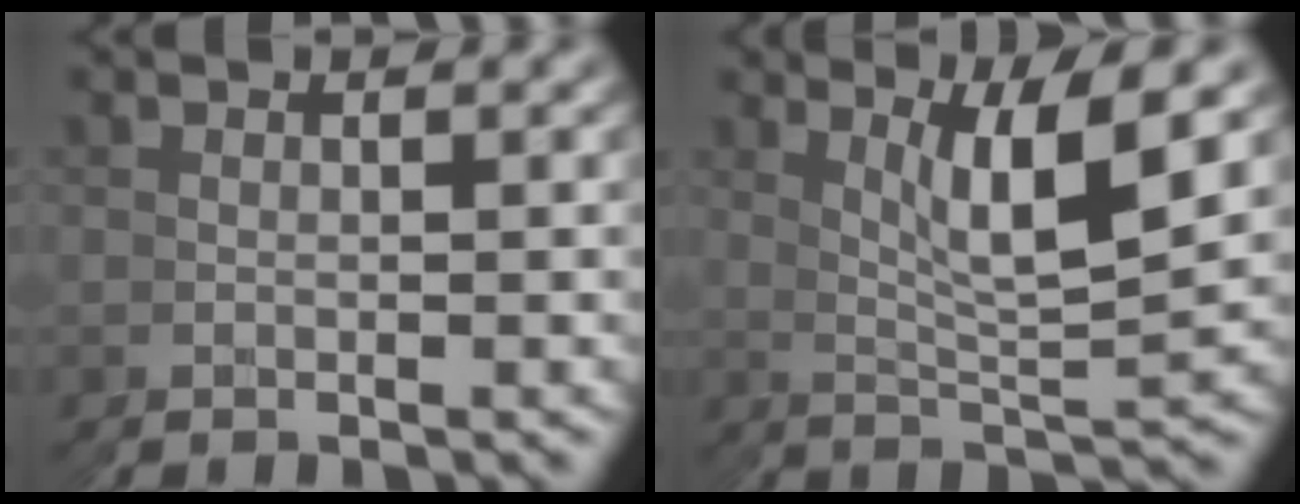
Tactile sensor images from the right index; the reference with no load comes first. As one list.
[{"total": 5.0, "force": [2.5, 0.6, 4.2], "torque": [-0.080, -0.004, 0.046]}]